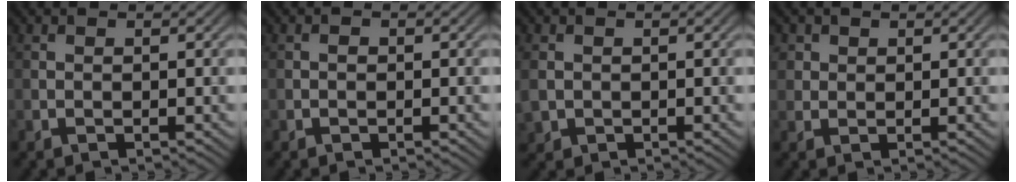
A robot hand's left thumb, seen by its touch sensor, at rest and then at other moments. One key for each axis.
{"total": 0.6, "fx": -0.2, "fy": 0.4, "fz": 0.3, "tx": -0.003, "ty": 0.000, "tz": -0.005}
{"total": 2.7, "fx": -0.1, "fy": 2.4, "fz": 1.3, "tx": -0.043, "ty": -0.005, "tz": -0.001}
{"total": 2.4, "fx": 1.1, "fy": 2.0, "fz": 0.6, "tx": -0.019, "ty": -0.005, "tz": 0.023}